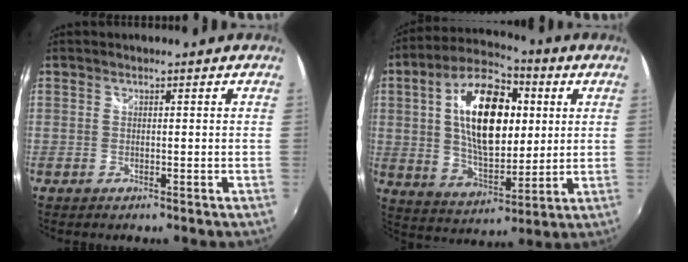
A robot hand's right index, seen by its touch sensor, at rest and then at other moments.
{"total": 18.8, "force": [4.0, 9.7, 15.6], "torque": [-0.276, 0.029, 0.074]}